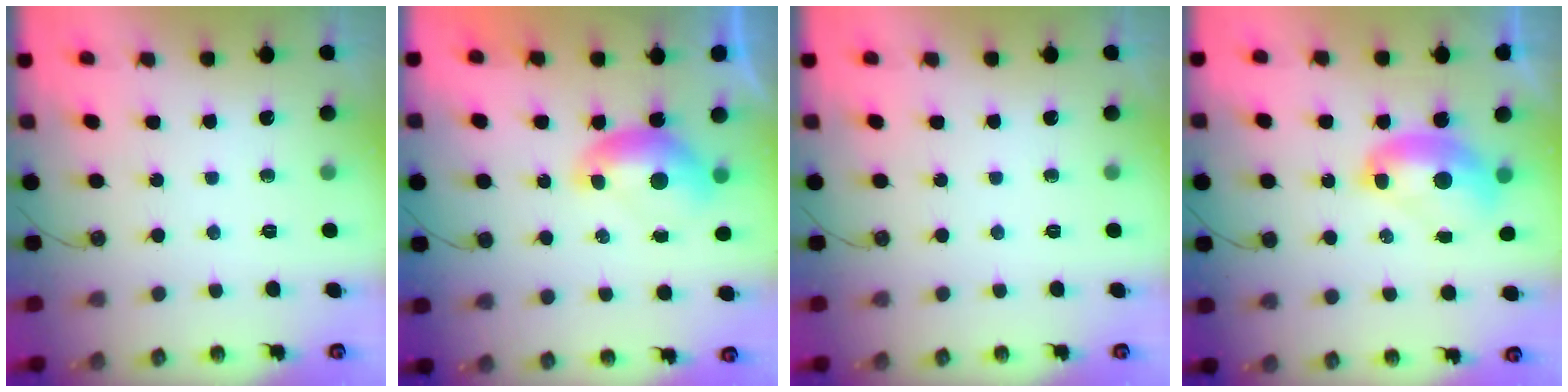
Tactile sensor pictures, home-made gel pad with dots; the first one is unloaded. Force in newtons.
{"total": 0.6, "press": 0.5, "slide": 0.3}
{"total": 0.0}
{"total": 3.4, "press": 3.4, "slide": 0.2}